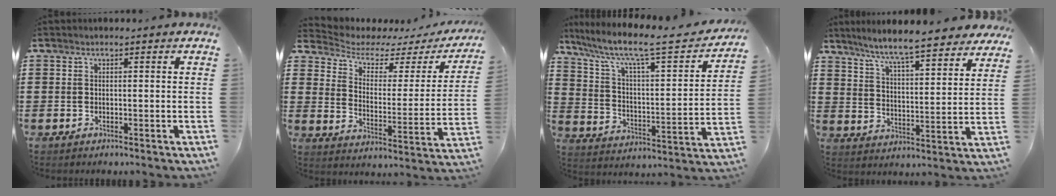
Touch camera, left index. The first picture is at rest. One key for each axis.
{"total": 3.5, "fx": 2.6, "fy": 1.9, "fz": 1.4, "tx": -0.050, "ty": -0.017, "tz": 0.036}
{"total": 8.2, "fx": 6.0, "fy": 1.0, "fz": 5.5, "tx": -0.131, "ty": -0.044, "tz": 0.090}
{"total": 6.9, "fx": 6.3, "fy": -0.2, "fz": 2.8, "tx": -0.083, "ty": -0.040, "tz": 0.104}